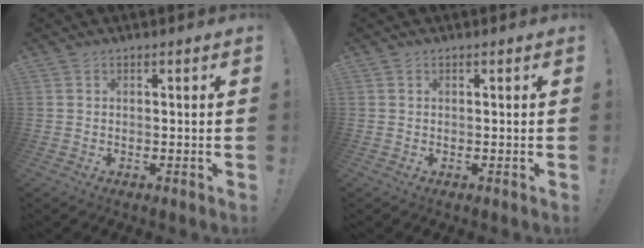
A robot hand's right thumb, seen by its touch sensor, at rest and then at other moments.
{"total": 0.0}